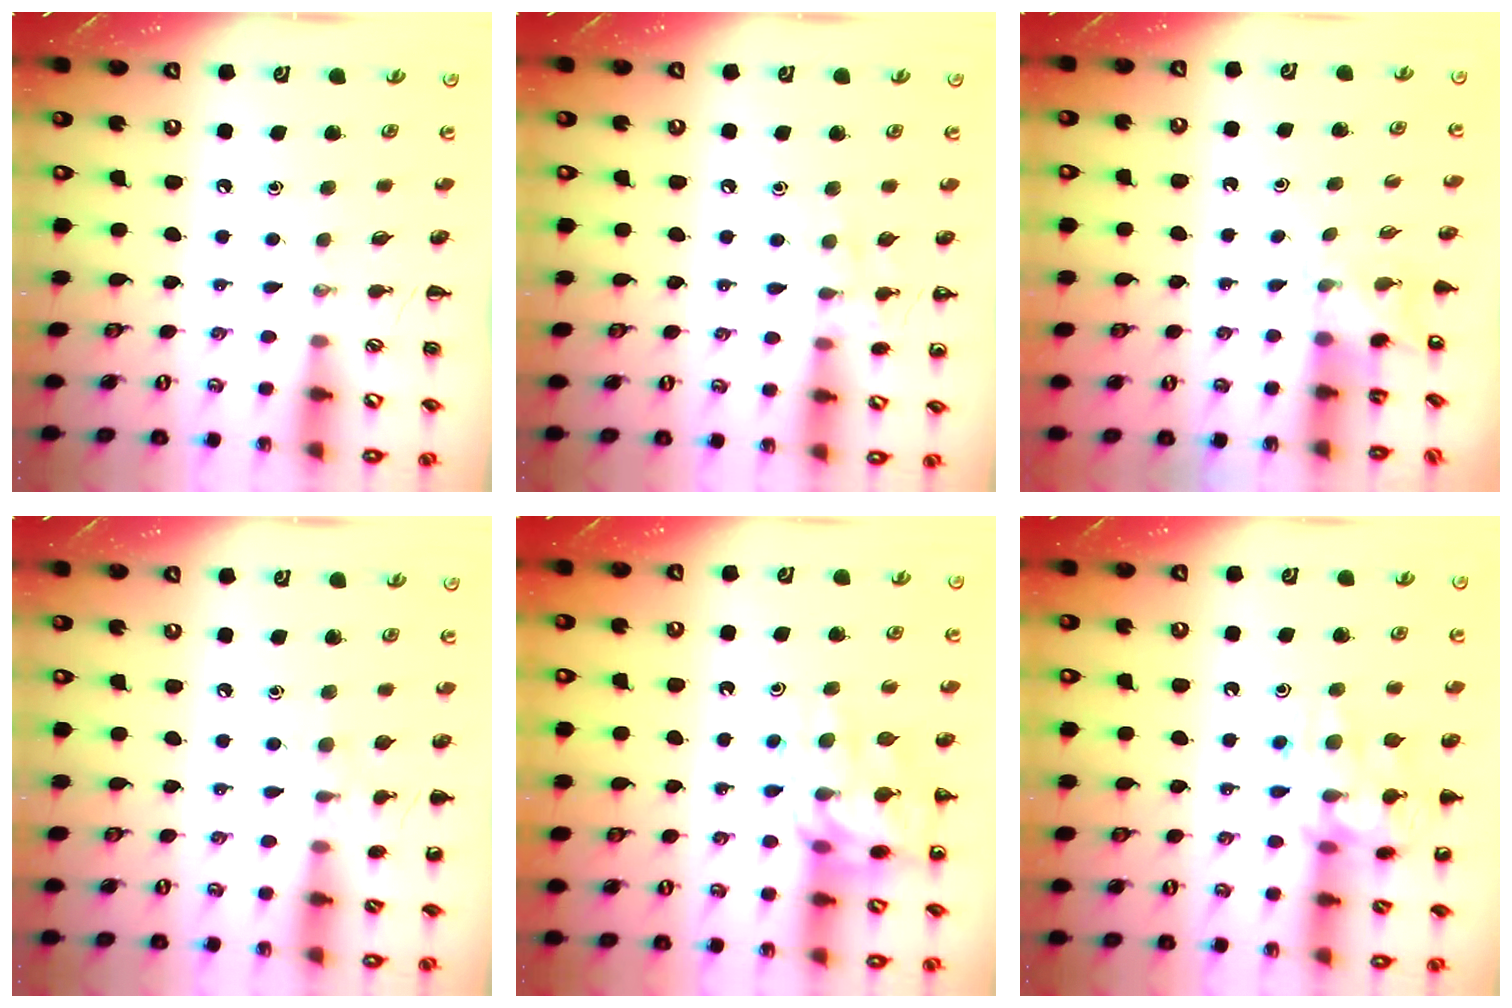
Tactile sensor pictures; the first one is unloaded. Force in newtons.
{"total": 7.4, "press": 7.2, "slide": 1.7}
{"total": 2.5, "press": 2.4, "slide": 0.9}
{"total": 6.3, "press": 6.1, "slide": 1.7}
{"total": 14.1, "press": 14.0, "slide": 2.2}
{"total": 14.4, "press": 14.3, "slide": 1.4}